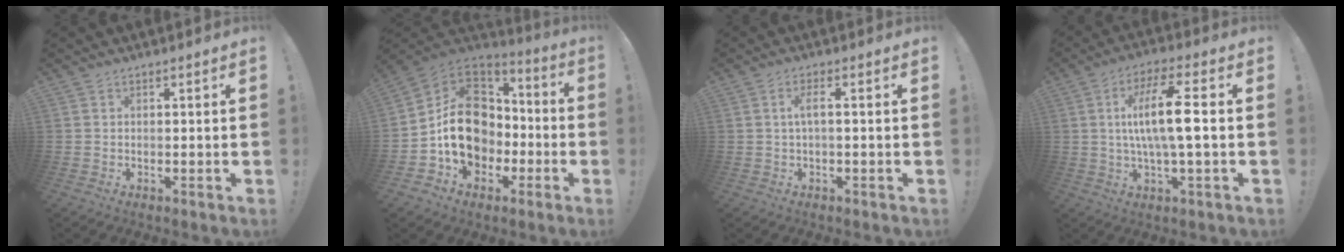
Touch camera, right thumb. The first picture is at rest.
{"total": 19.4, "force": [-2.4, 15.8, 10.9], "torque": [-0.156, 0.027, -0.015]}
{"total": 3.2, "force": [0.3, 0.2, 3.2], "torque": [-0.061, 0.003, 0.003]}
{"total": 13.2, "force": [0.8, 2.4, 13.0], "torque": [-0.243, 0.008, 0.003]}